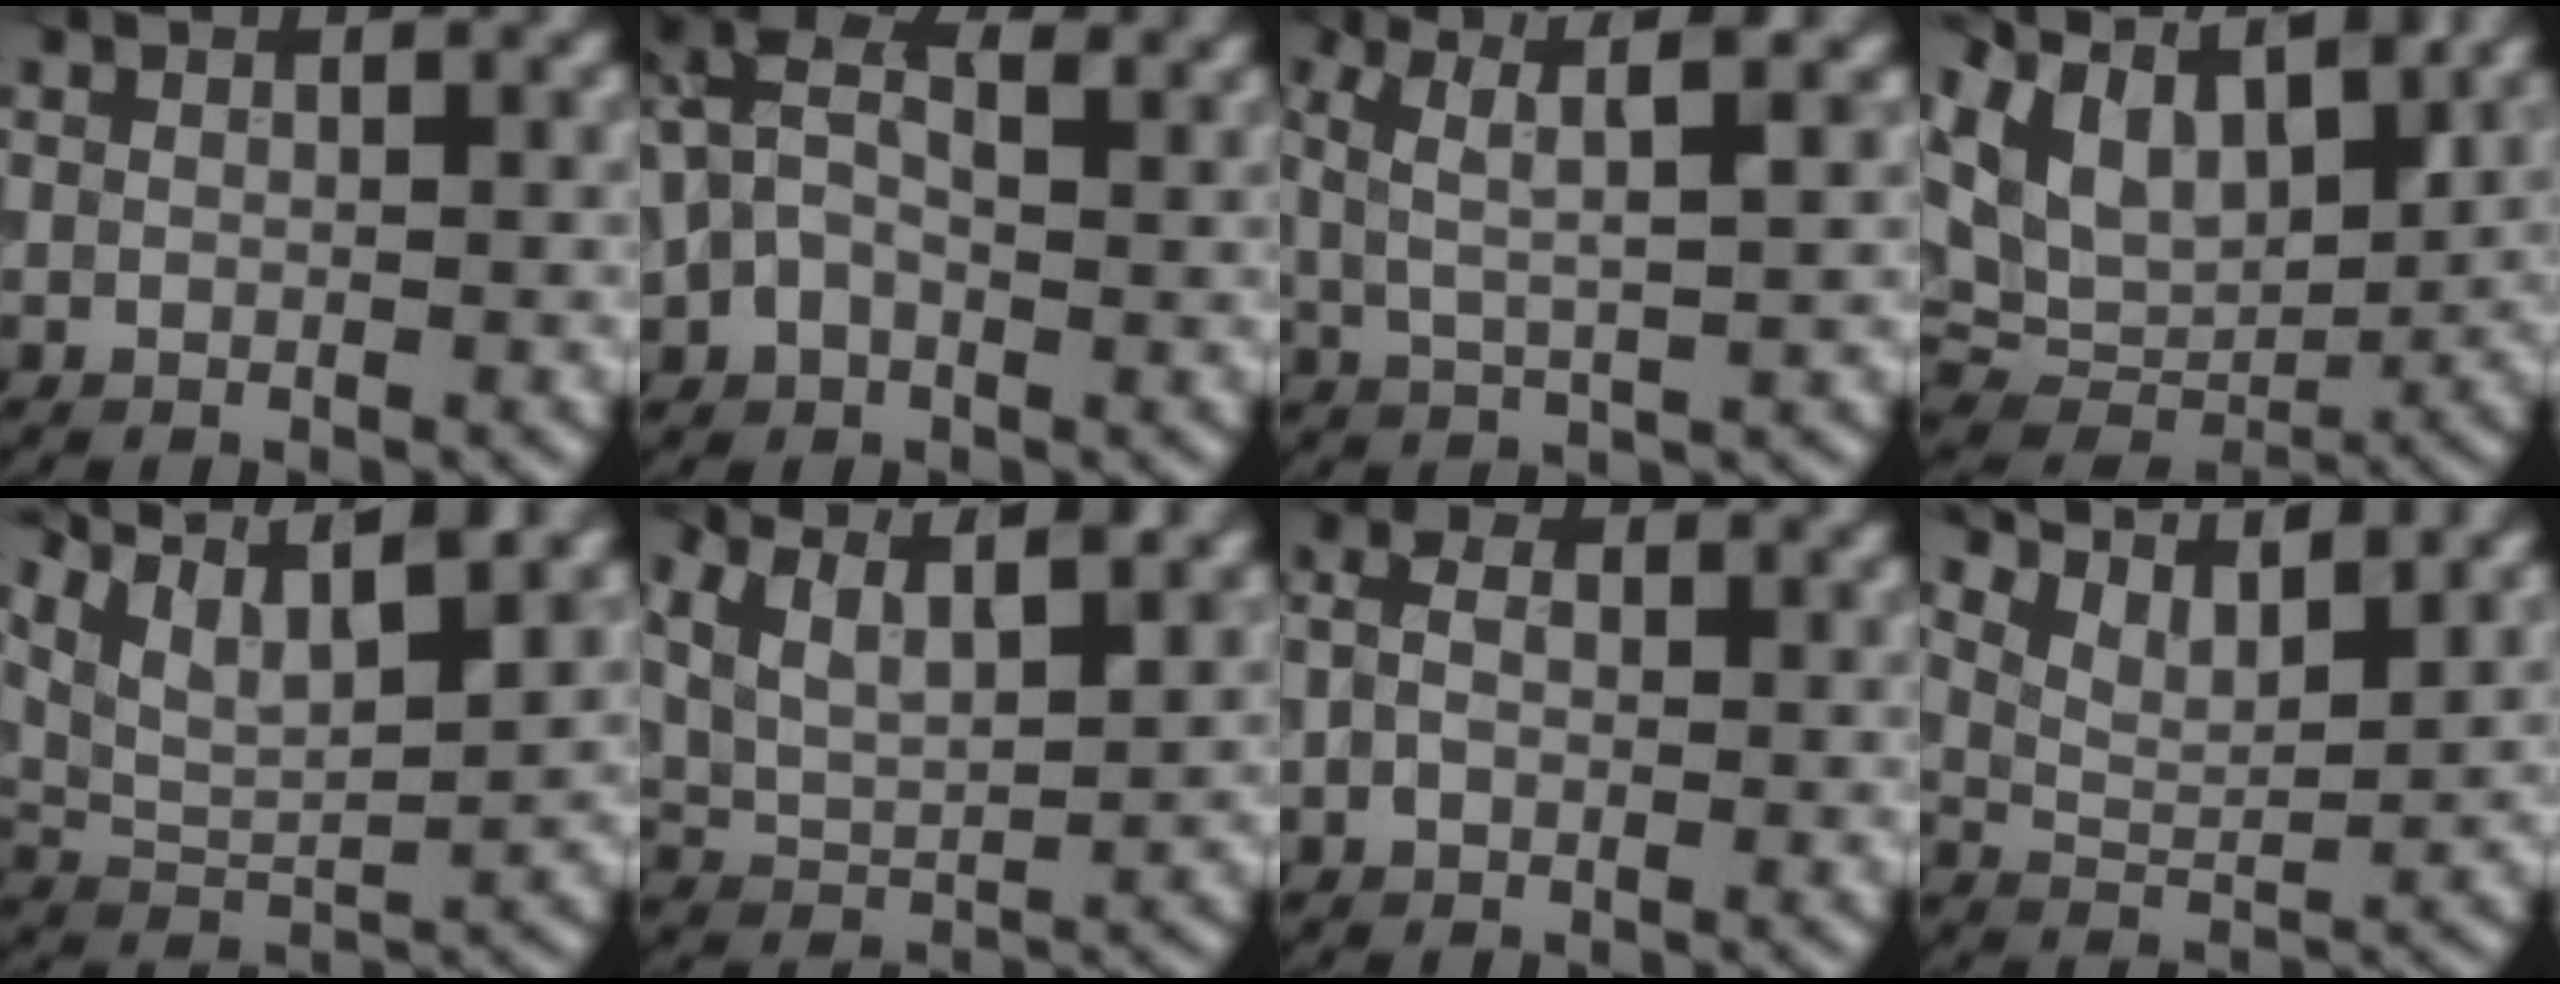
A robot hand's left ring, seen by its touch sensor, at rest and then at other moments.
{"total": 8.2, "force": [2.2, 5.0, 6.1], "torque": [-0.148, 0.017, 0.031]}
{"total": 4.6, "force": [2.1, 0.7, 4.1], "torque": [-0.081, 0.006, 0.040]}
{"total": 11.2, "force": [5.5, 6.3, 7.4], "torque": [-0.165, 0.029, 0.093]}
{"total": 9.4, "force": [6.8, 2.5, 6.0], "torque": [-0.127, 0.010, 0.105]}
{"total": 9.3, "force": [5.7, 3.6, 6.4], "torque": [-0.140, 0.035, 0.081]}
{"total": 3.1, "force": [-0.1, 2.2, 2.3], "torque": [-0.056, 0.009, -0.009]}
{"total": 6.7, "force": [5.4, 2.0, 3.4], "torque": [-0.076, 0.016, 0.075]}